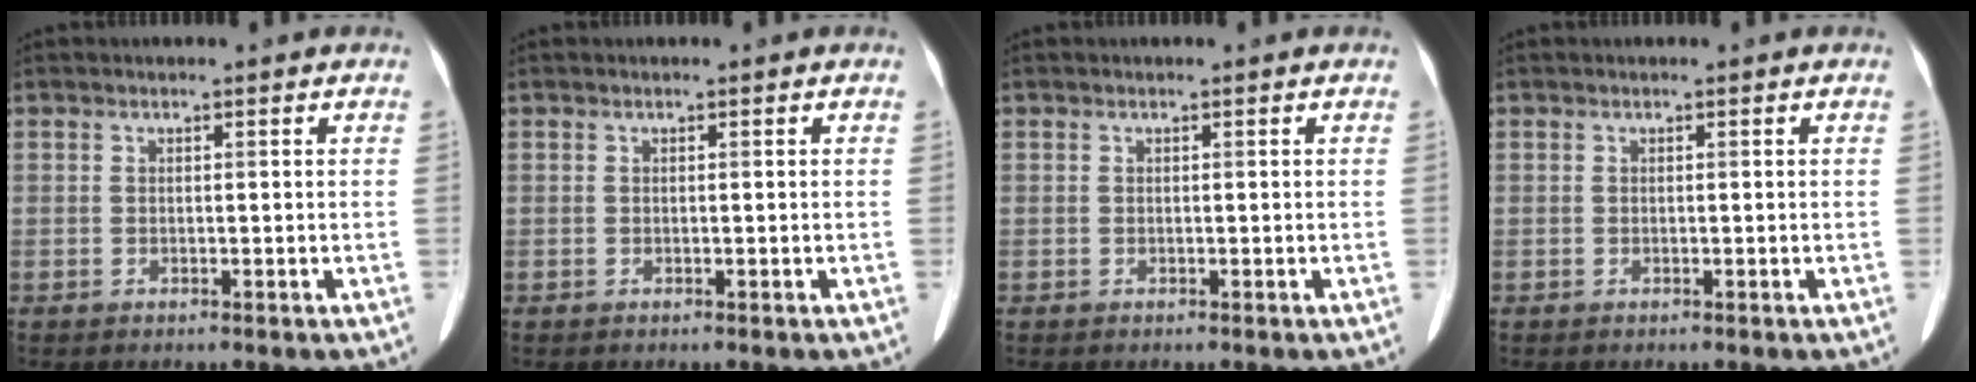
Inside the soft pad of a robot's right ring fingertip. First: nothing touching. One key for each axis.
{"total": 0.0}
{"total": 0.0}
{"total": 0.0}